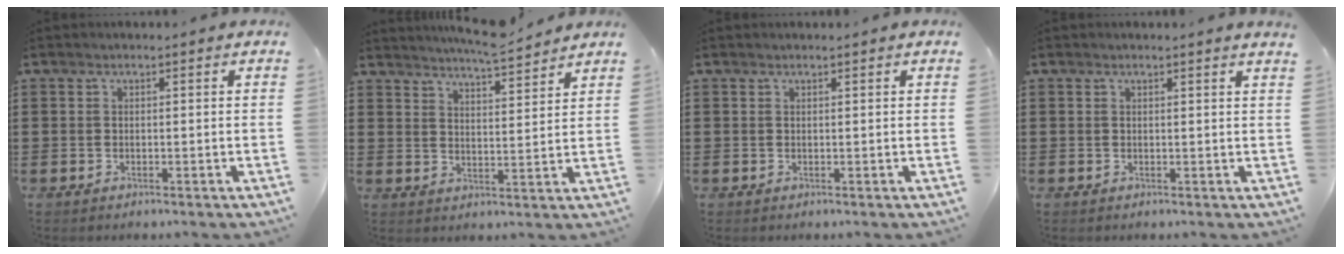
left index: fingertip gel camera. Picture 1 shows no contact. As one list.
[{"total": 5.6, "force": [5.4, -0.1, 1.5], "torque": [-0.039, -0.025, 0.095]}, {"total": 0.0}, {"total": 0.9, "force": [0.7, -0.2, 0.4], "torque": [-0.009, -0.004, 0.014]}]